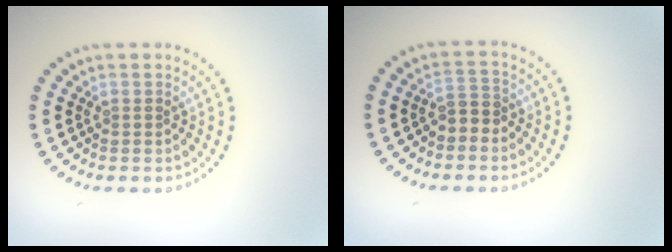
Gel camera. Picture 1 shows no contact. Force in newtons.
{"total": 1.7, "press": 1.5, "slide": 0.9}